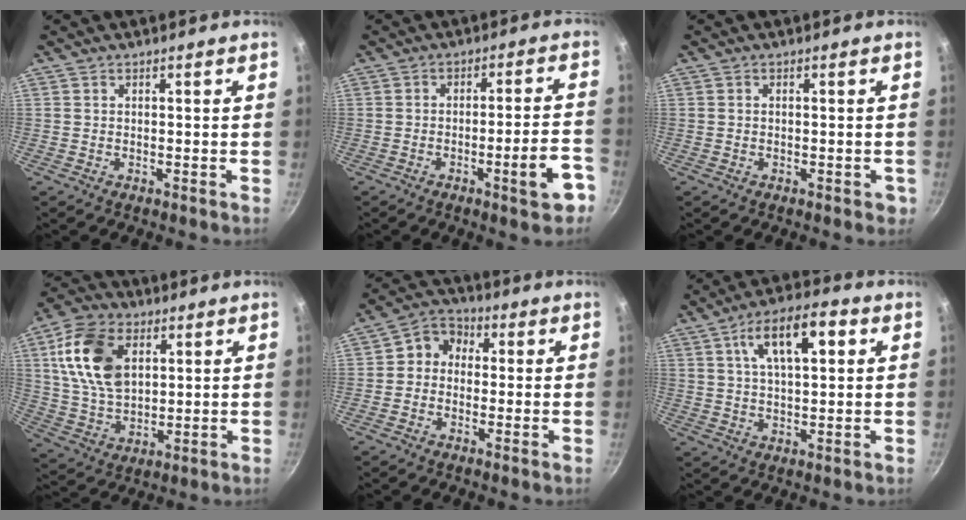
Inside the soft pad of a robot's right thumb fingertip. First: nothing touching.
{"total": 8.6, "force": [-4.3, 1.8, 7.3], "torque": [-0.089, 0.034, -0.053]}
{"total": 1.6, "force": [-0.6, 1.0, 1.2], "torque": [-0.010, 0.004, -0.007]}
{"total": 15.3, "force": [4.7, 9.8, 10.8], "torque": [-0.183, -0.008, 0.091]}
{"total": 5.8, "force": [0.1, 5.1, 2.8], "torque": [-0.018, 0.017, -0.021]}
{"total": 11.9, "force": [4.1, 5.1, 10.0], "torque": [-0.151, 0.009, 0.063]}